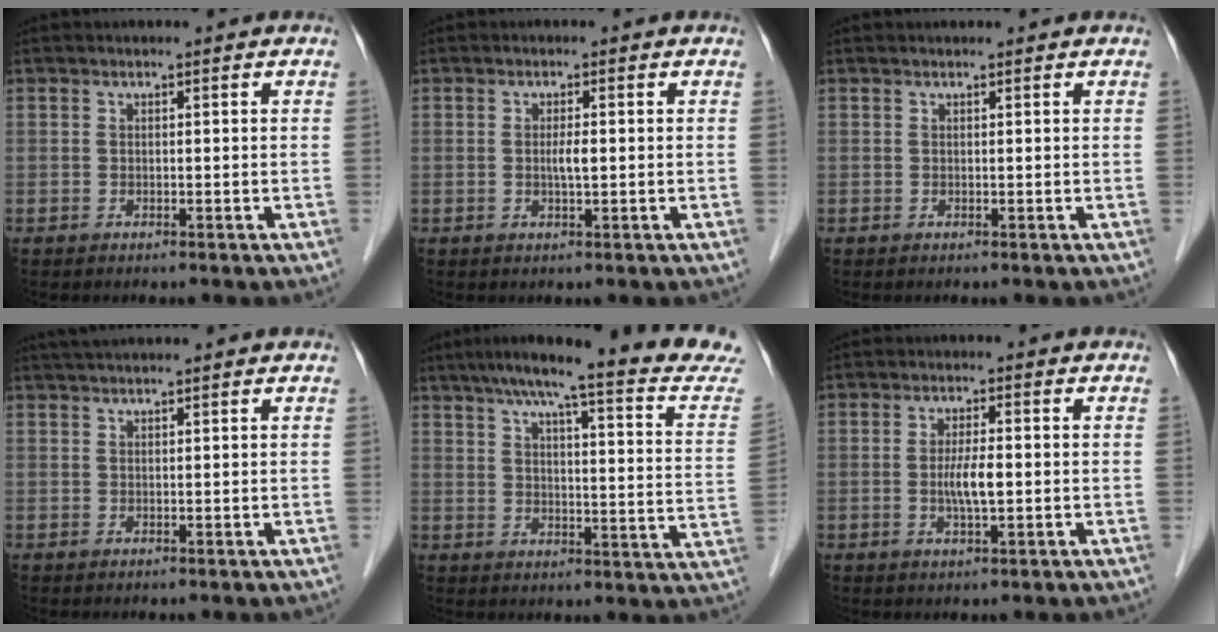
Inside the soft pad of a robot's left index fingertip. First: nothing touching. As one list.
[{"total": 1.8, "force": [-0.2, 0.2, 1.8], "torque": [-0.037, -0.002, -0.002]}, {"total": 0.9, "force": [0.8, 0.1, 0.2], "torque": [-0.005, 0.015, 0.015]}, {"total": 5.4, "force": [4.8, 0.0, 2.4], "torque": [-0.035, 0.038, 0.075]}, {"total": 22.9, "force": [20.0, 0.2, 11.2], "torque": [-0.156, -0.045, 0.242]}, {"total": 4.0, "force": [-0.5, 0.6, 3.9], "torque": [-0.080, -0.005, -0.009]}]